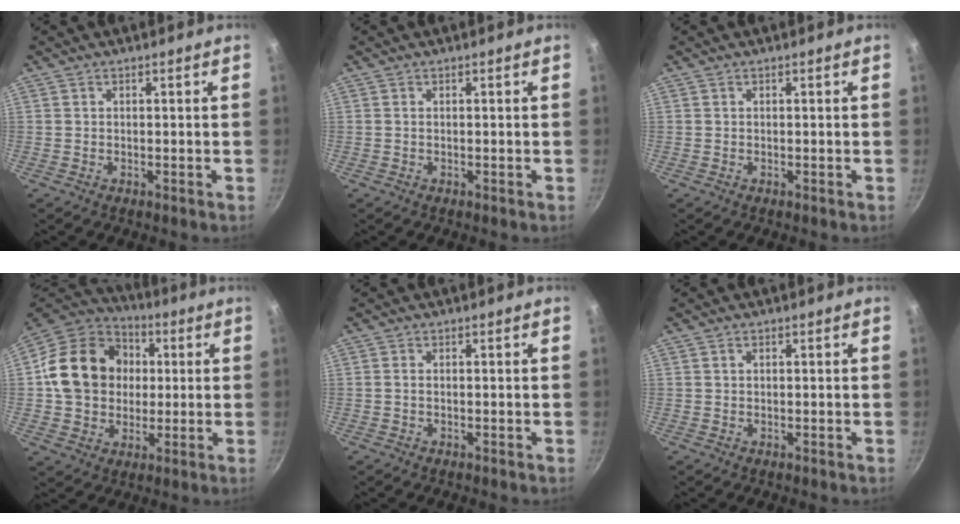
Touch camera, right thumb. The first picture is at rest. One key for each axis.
{"total": 0.0}
{"total": 0.0}
{"total": 18.9, "fx": 1.9, "fy": 15.7, "fz": 10.2, "tx": -0.153, "ty": 0.025, "tz": 0.027}
{"total": 0.7, "fx": -0.1, "fy": 0.4, "fz": 0.5, "tx": -0.010, "ty": 0.003, "tz": -0.004}
{"total": 0.7, "fx": 0.2, "fy": 0.6, "fz": 0.4, "tx": -0.005, "ty": 0.004, "tz": 0.004}